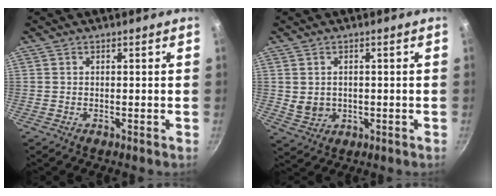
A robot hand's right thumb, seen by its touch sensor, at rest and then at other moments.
{"total": 4.2, "force": [0.0, 3.6, 2.2], "torque": [-0.032, -0.002, 0.011]}